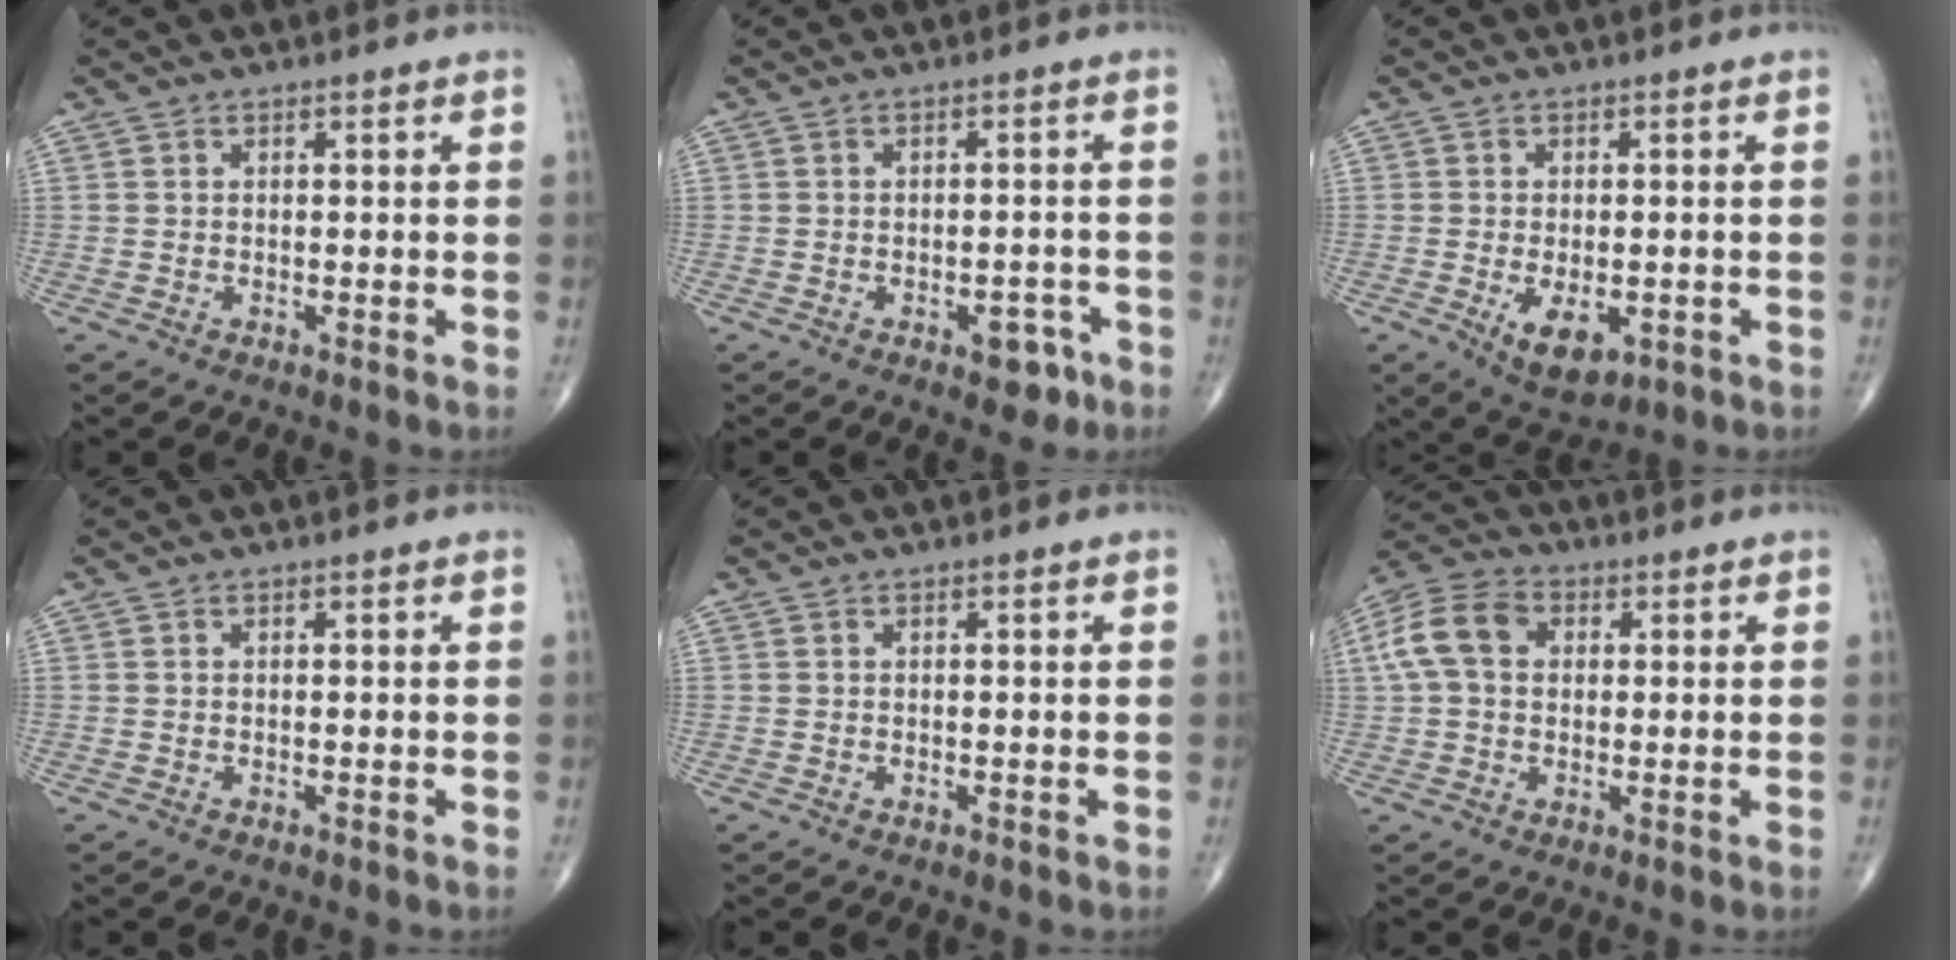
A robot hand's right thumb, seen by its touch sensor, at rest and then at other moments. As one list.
[{"total": 4.4, "force": [-2.3, 2.4, 2.8], "torque": [-0.017, 0.016, -0.025]}, {"total": 7.2, "force": [-2.2, 3.9, 5.6], "torque": [-0.081, -0.006, -0.023]}, {"total": 0.0}, {"total": 0.0}, {"total": 9.8, "force": [1.7, 7.0, 6.6], "torque": [-0.131, 0.028, 0.025]}]